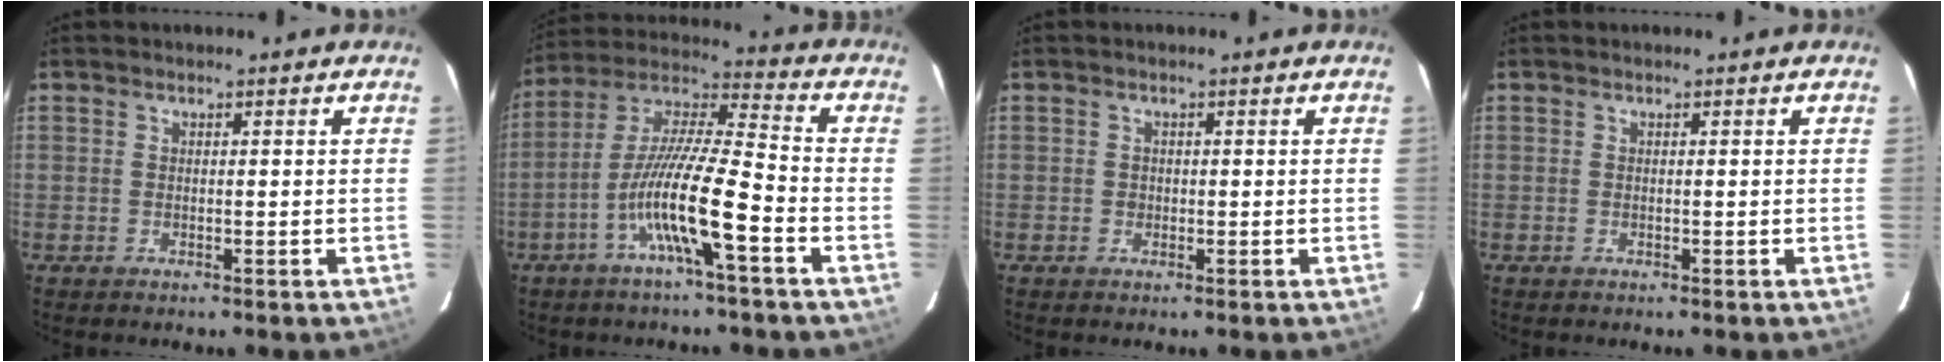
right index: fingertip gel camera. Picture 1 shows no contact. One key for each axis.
{"total": 13.8, "fx": -5.4, "fy": 0.6, "fz": 12.7, "tx": -0.250, "ty": 0.006, "tz": -0.106}
{"total": 0.8, "fx": -0.1, "fy": 0.7, "fz": 0.3, "tx": -0.007, "ty": 0.002, "tz": -0.002}
{"total": 0.0}